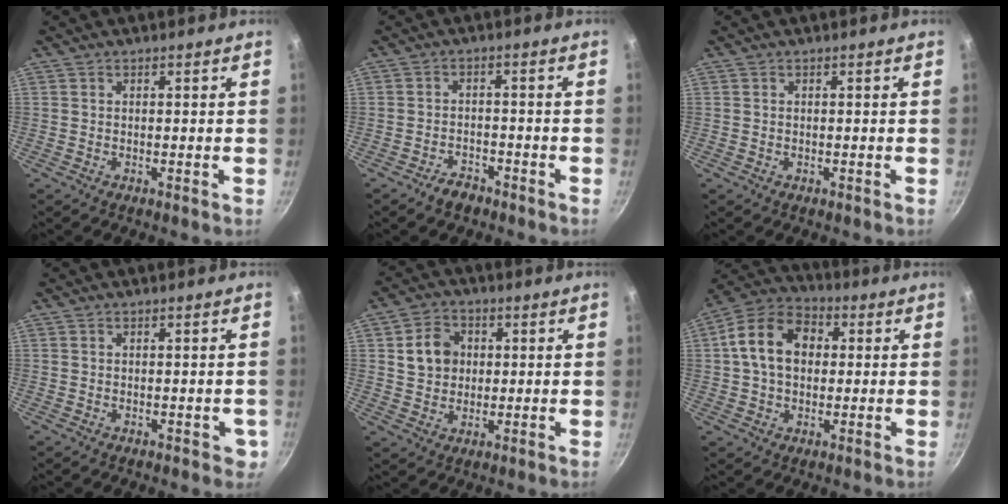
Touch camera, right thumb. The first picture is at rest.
{"total": 3.6, "force": [-2.8, 1.9, 1.3], "torque": [-0.013, 0.031, -0.044]}
{"total": 0.0}
{"total": 2.3, "force": [-0.6, 1.5, 1.6], "torque": [0.001, 0.007, -0.007]}
{"total": 7.4, "force": [1.4, 6.3, 3.7], "torque": [-0.040, 0.011, 0.019]}
{"total": 13.1, "force": [1.7, 9.6, 8.7], "torque": [-0.124, 0.026, 0.009]}